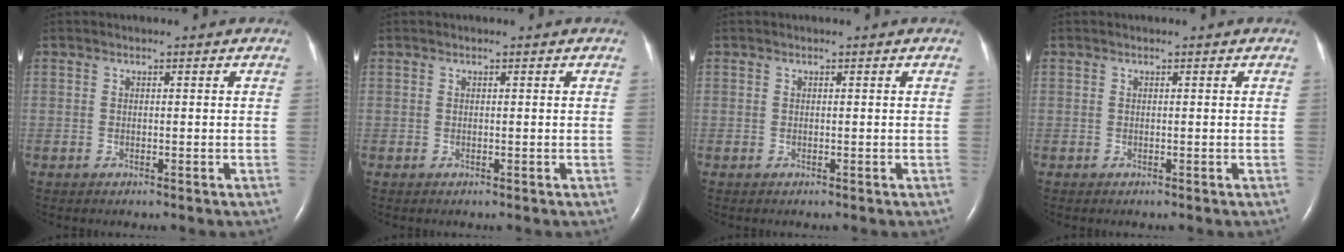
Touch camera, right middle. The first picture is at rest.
{"total": 0.0}
{"total": 0.0}
{"total": 0.0}